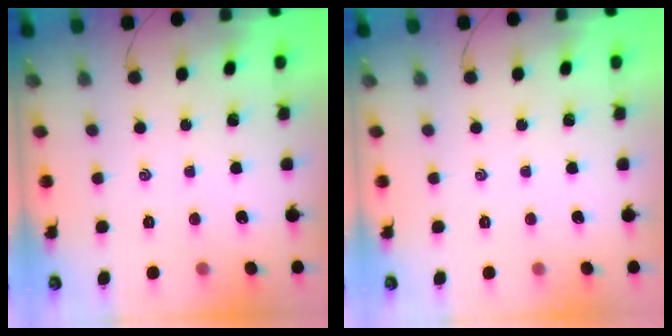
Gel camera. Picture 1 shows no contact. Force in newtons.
{"total": 0.0}